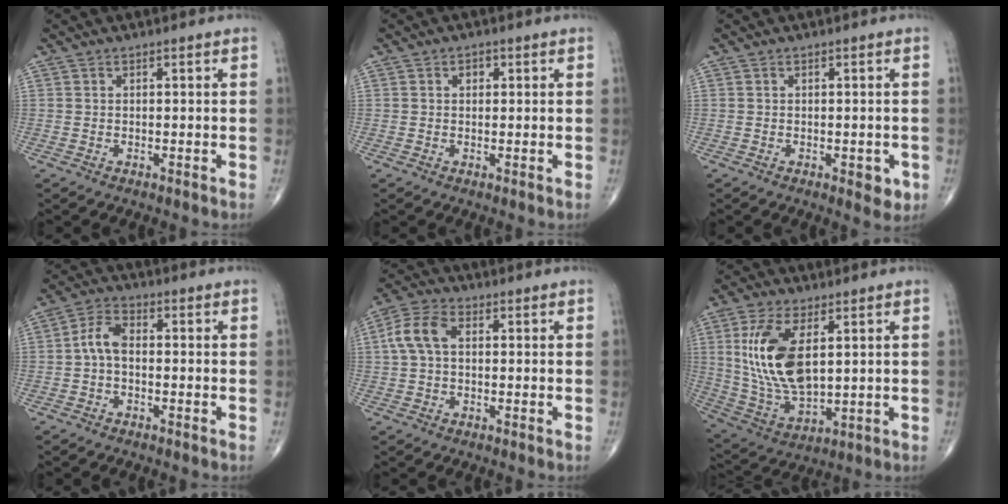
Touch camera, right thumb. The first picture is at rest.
{"total": 1.4, "force": [0.4, 1.1, 0.8], "torque": [-0.003, 0.001, 0.003]}
{"total": 3.0, "force": [-1.0, 1.5, 2.4], "torque": [-0.015, -0.002, -0.009]}
{"total": 4.9, "force": [-0.6, 2.8, 4.0], "torque": [-0.075, 0.019, -0.021]}
{"total": 6.8, "force": [0.9, 4.2, 5.2], "torque": [-0.114, 0.023, 0.014]}
{"total": 15.7, "force": [3.9, 7.7, 13.1], "torque": [-0.262, -0.019, 0.087]}